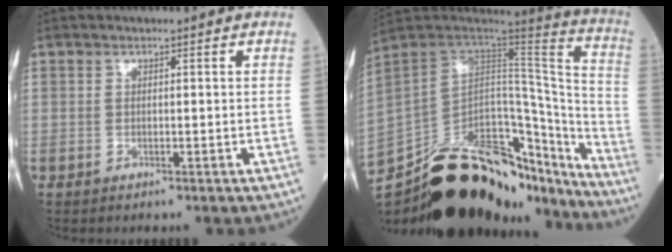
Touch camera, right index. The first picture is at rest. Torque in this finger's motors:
{"motor_torque": [0.38, -0.80, 0.32, 0.16]}